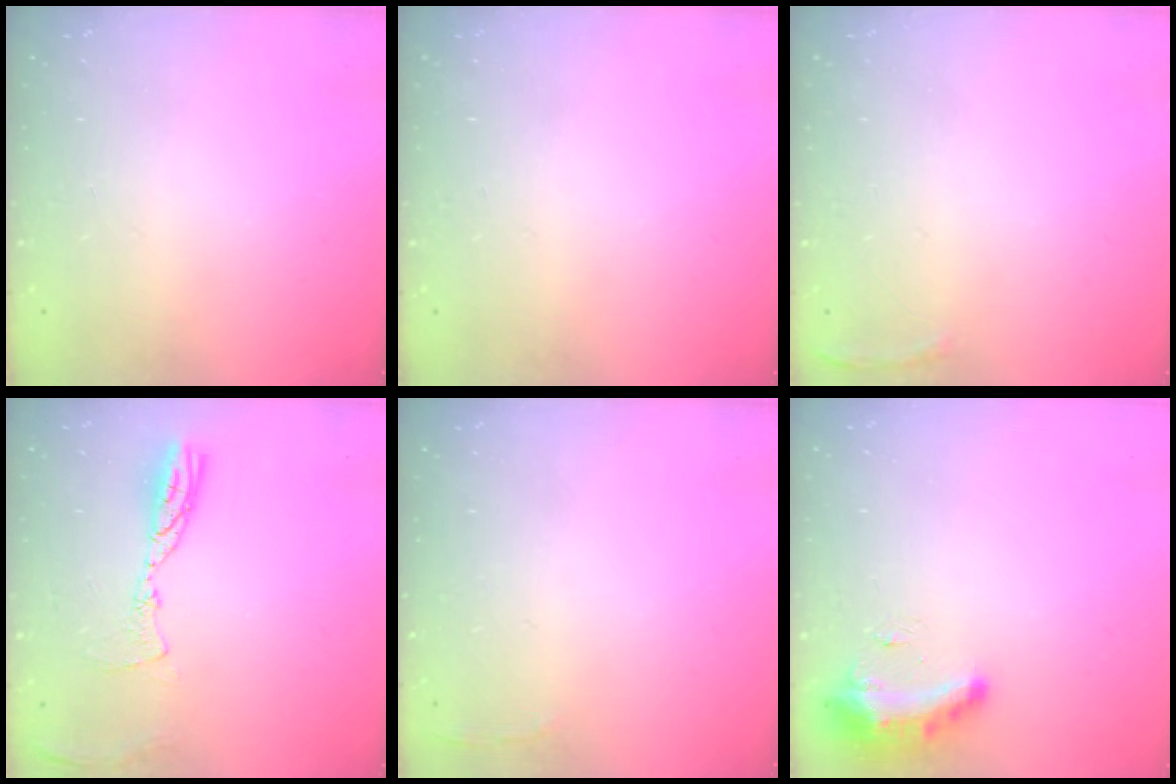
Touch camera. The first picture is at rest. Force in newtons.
{"total": 0.0}
{"total": 5.2, "press": 5.1, "slide": 1.2}
{"total": 9.3, "press": 9.3, "slide": 0.9}
{"total": 2.8, "press": 2.6, "slide": 0.9}
{"total": 8.8, "press": 8.7, "slide": 0.8}